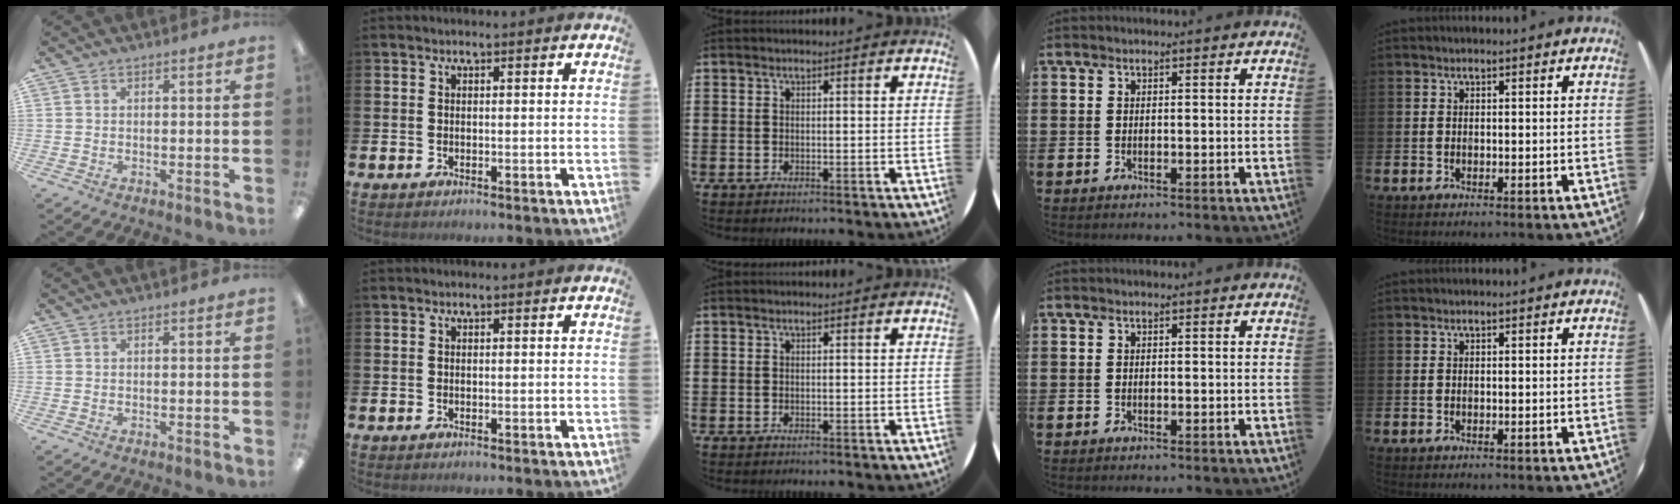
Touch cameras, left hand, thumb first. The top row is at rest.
{}